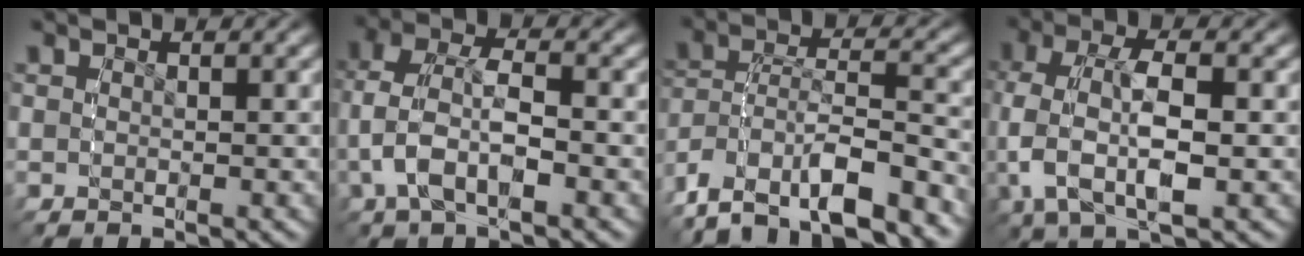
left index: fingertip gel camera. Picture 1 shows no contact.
{"total": 5.5, "force": [-0.7, 3.7, 4.1], "torque": [-0.093, -0.011, -0.008]}
{"total": 10.8, "force": [-7.5, 6.3, 4.6], "torque": [-0.103, -0.031, -0.112]}
{"total": 7.6, "force": [-0.1, 4.9, 5.9], "torque": [-0.144, -0.007, -0.001]}